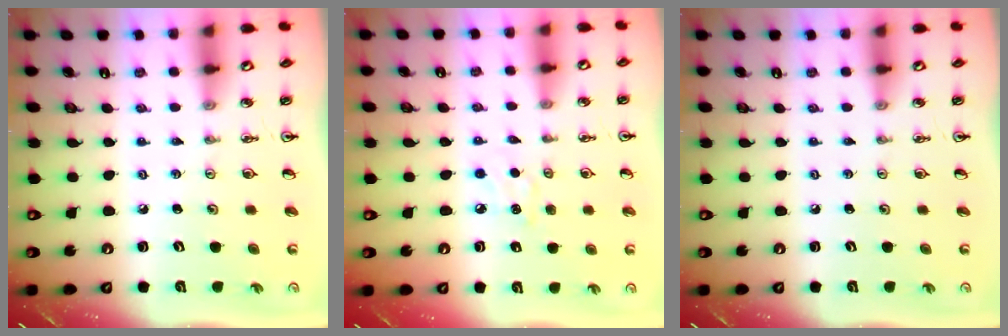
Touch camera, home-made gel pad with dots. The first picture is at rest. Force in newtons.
{"total": 5.9, "press": 5.8, "slide": 0.7}
{"total": 0.0}